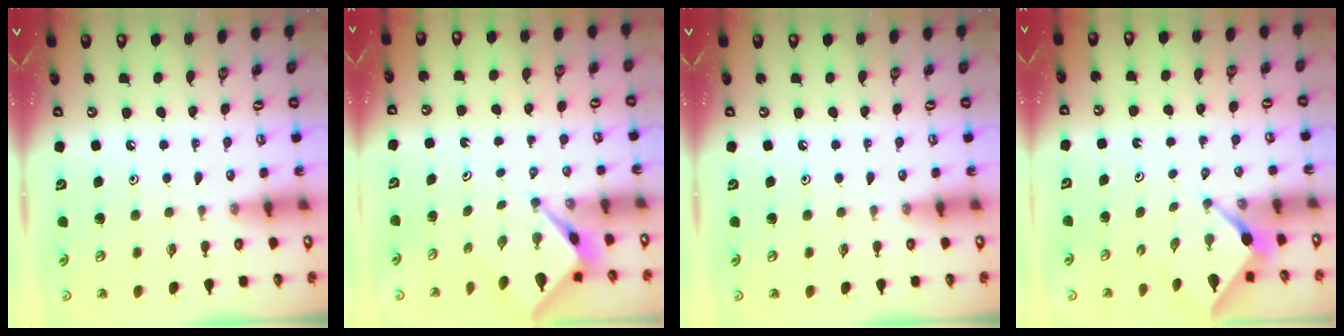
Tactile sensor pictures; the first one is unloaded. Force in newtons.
{"total": 2.5, "press": 2.5, "slide": 0.2}
{"total": 0.0}
{"total": 2.5, "press": 2.5, "slide": 0.3}